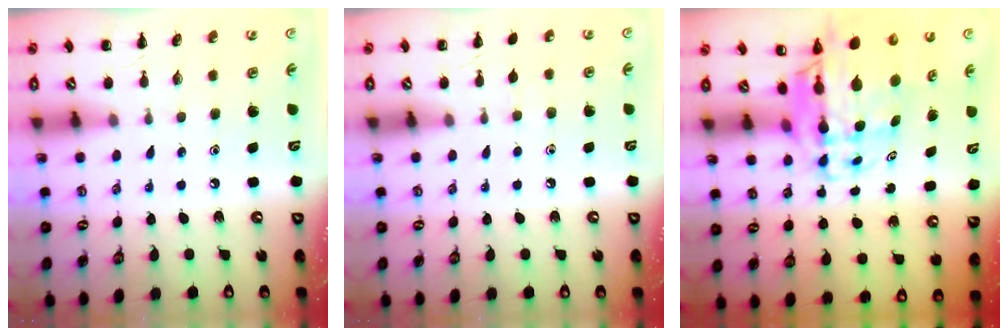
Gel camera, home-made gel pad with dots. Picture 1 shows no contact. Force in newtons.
{"total": 2.5, "press": 2.2, "slide": 1.2}
{"total": 9.5, "press": 9.0, "slide": 3.0}